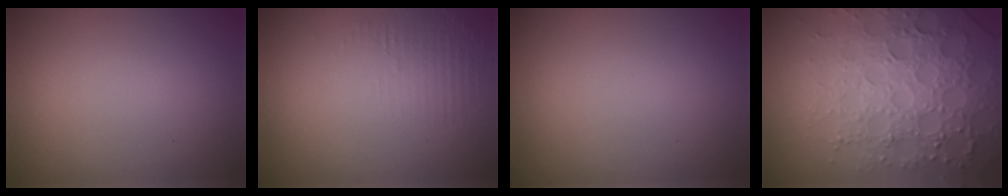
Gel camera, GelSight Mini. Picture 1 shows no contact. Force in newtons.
{"total": 1.4, "press": 0.1, "slide": 1.4}
{"total": 0.0}
{"total": 7.3, "press": 7.2, "slide": 1.6}